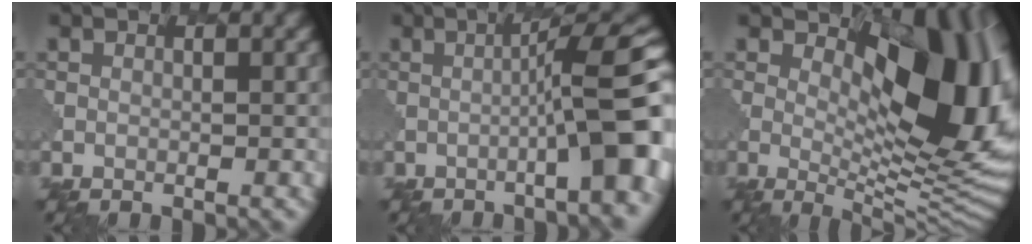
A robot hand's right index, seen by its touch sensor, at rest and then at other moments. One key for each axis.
{"total": 9.4, "fx": -1.3, "fy": 1.7, "fz": 9.2, "tx": -0.102, "ty": 0.017, "tz": -0.024}
{"total": 12.2, "fx": 2.8, "fy": 5.8, "fz": 10.4, "tx": -0.139, "ty": -0.007, "tz": 0.049}